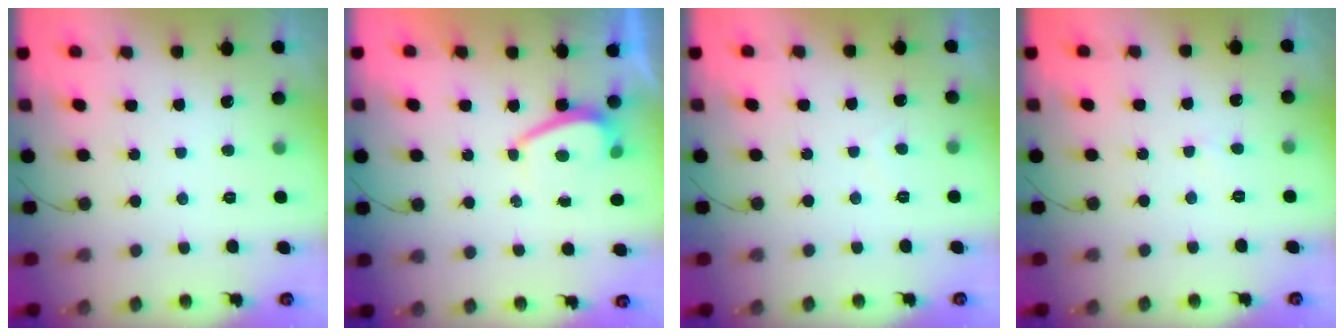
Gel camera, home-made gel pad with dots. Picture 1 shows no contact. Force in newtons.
{"total": 1.2, "press": 1.1, "slide": 0.5}
{"total": 0.6, "press": 0.5, "slide": 0.4}
{"total": 3.0, "press": 3.0, "slide": 0.3}